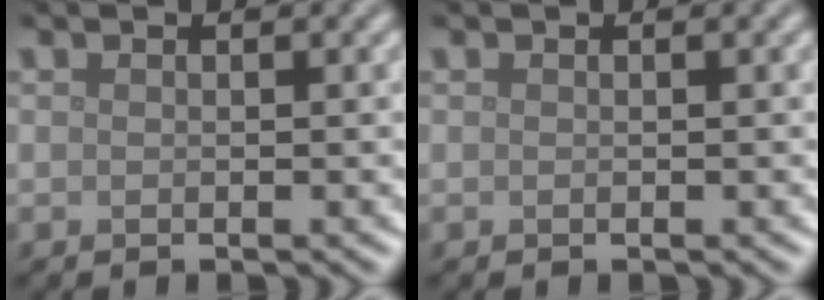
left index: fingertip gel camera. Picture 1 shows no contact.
{"total": 0.0}